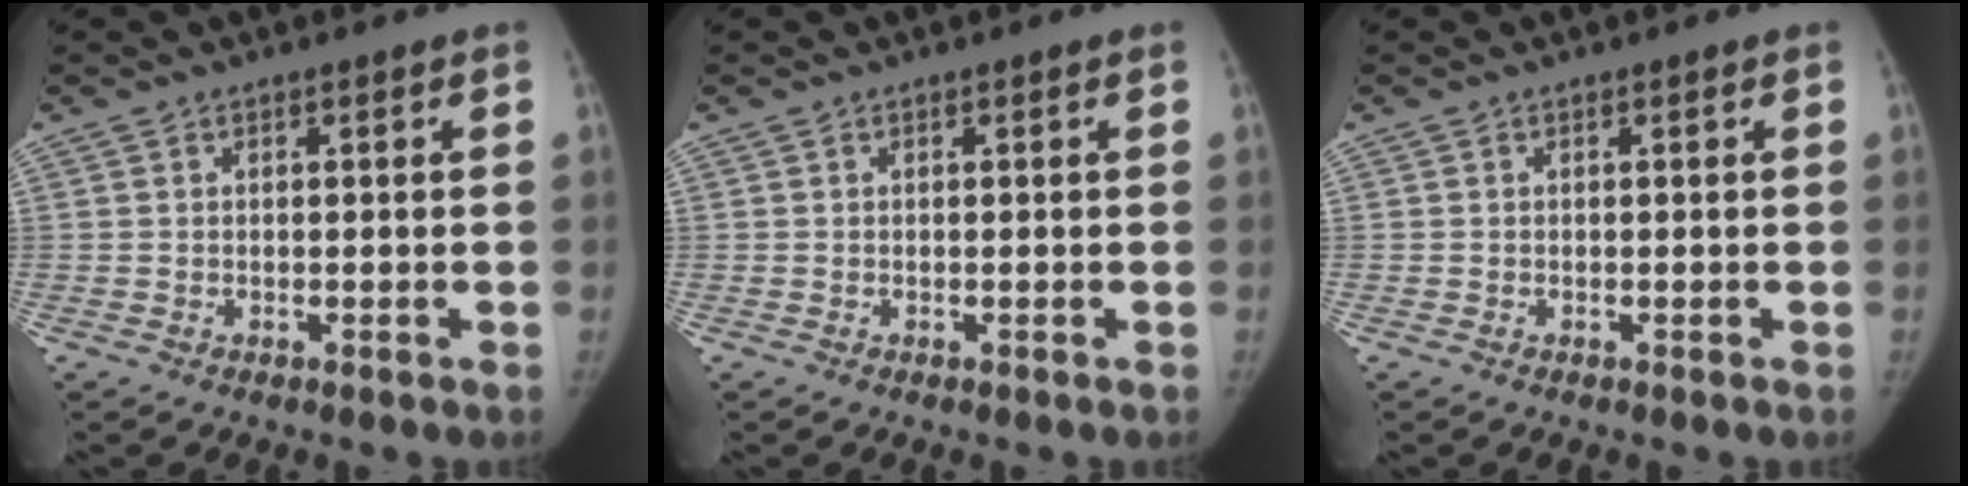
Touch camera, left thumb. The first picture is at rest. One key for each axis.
{"total": 0.0}
{"total": 0.0}